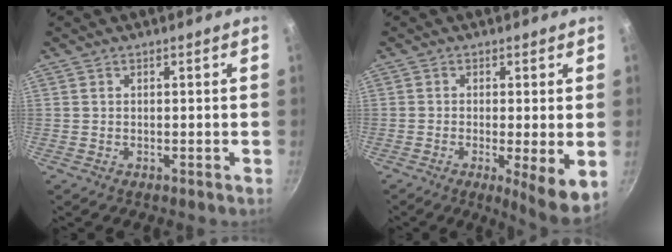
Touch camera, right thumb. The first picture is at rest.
{"total": 7.9, "force": [-1.3, 1.5, 7.6], "torque": [-0.108, -0.015, -0.017]}